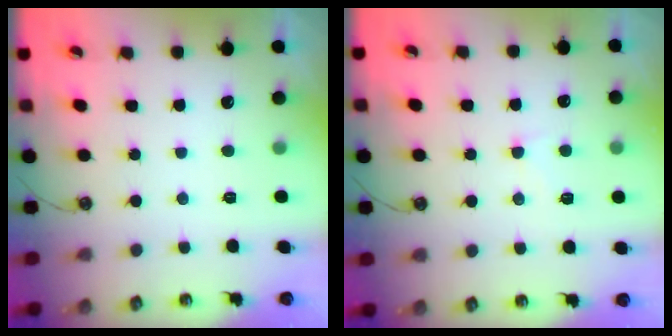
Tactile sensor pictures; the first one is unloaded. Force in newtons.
{"total": 0.9, "press": 0.6, "slide": 0.7}